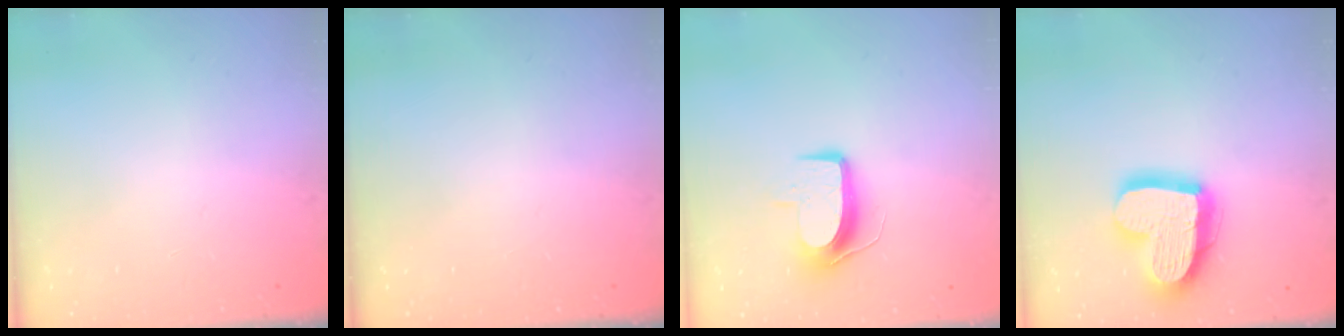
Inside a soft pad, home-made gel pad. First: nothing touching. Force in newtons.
{"total": 0.0}
{"total": 9.1, "press": 9.1, "slide": 0.1}
{"total": 19.3, "press": 19.3, "slide": 1.6}